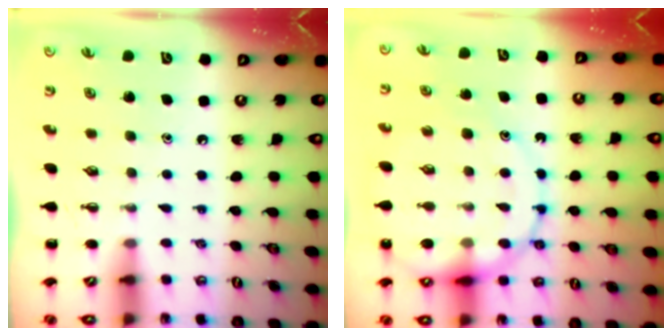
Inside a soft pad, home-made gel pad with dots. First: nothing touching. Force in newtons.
{"total": 17.9, "press": 17.5, "slide": 3.5}